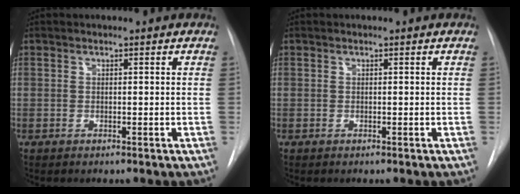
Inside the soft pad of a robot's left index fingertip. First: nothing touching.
{"total": 0.0}